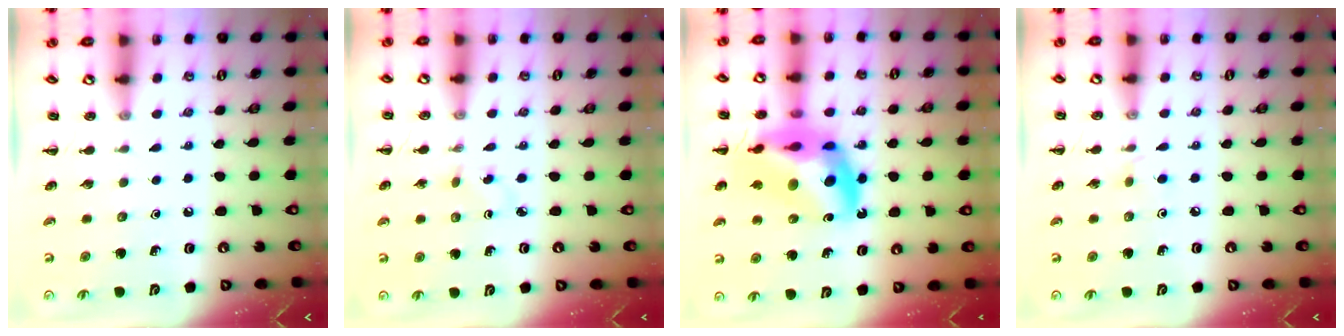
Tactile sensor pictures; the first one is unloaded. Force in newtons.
{"total": 2.8, "press": 2.5, "slide": 1.2}
{"total": 20.6, "press": 20.0, "slide": 5.0}
{"total": 3.1, "press": 2.9, "slide": 1.1}